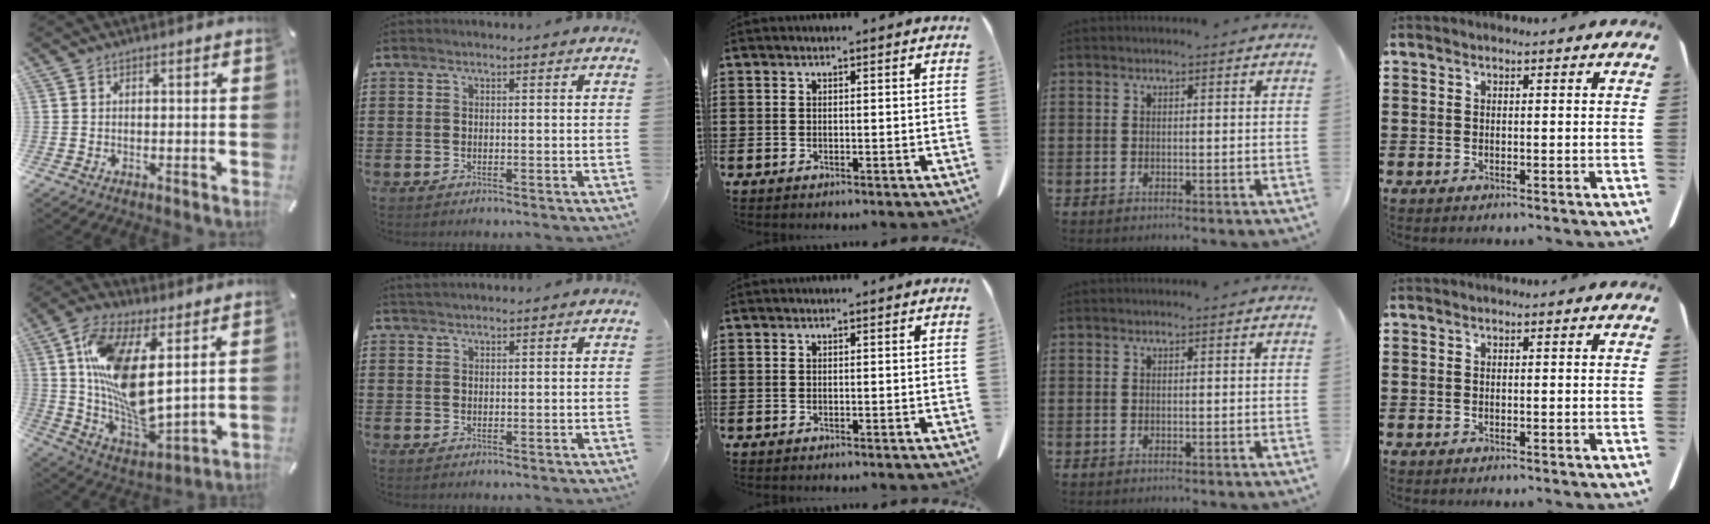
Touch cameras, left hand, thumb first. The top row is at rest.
{"thumb": {"total": 16.9, "force": [5.9, 7.3, 14.1], "torque": [-0.292, -0.035, 0.104]}, "index": {"total": 1.2, "force": [1.2, 0.1, 0.3], "torque": [-0.008, 0.001, 0.022]}}